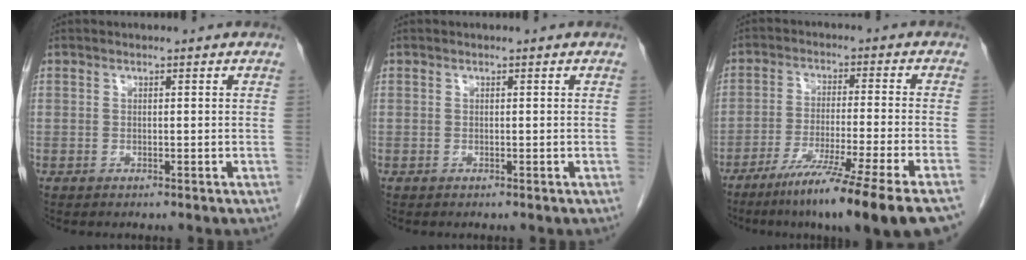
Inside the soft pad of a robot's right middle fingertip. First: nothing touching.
{"total": 0.0}
{"total": 16.2, "force": [-11.6, -1.7, 11.2], "torque": [-0.152, -0.052, -0.180]}